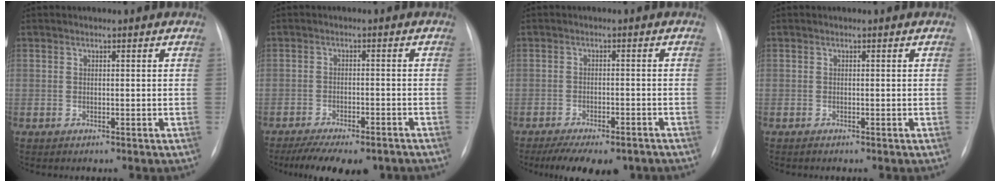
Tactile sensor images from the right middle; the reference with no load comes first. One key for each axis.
{"total": 12.8, "fx": -10.2, "fy": 4.3, "fz": 6.5, "tx": -0.112, "ty": -0.006, "tz": -0.140}
{"total": 12.2, "fx": -9.4, "fy": 4.6, "fz": 6.2, "tx": -0.099, "ty": -0.005, "tz": -0.126}
{"total": 0.0}